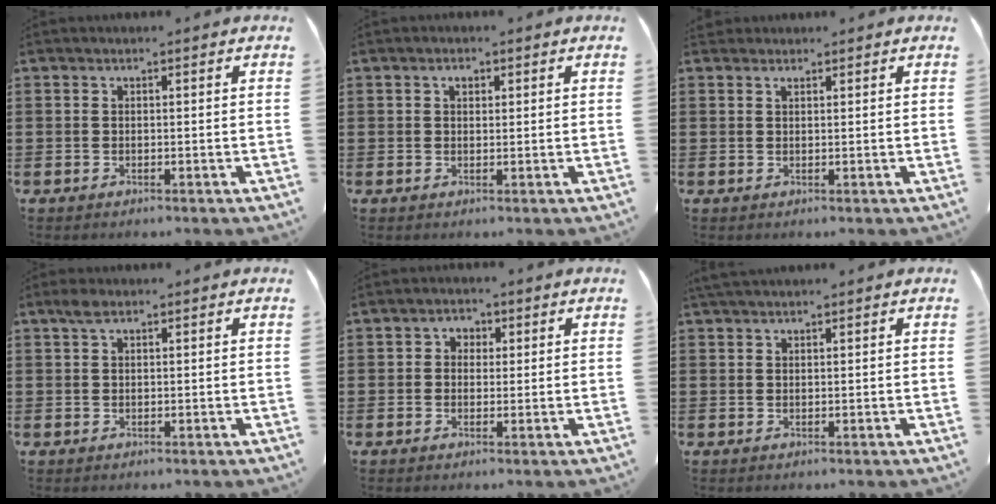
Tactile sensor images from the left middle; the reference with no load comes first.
{"total": 1.3, "force": [0.7, 0.7, 0.9], "torque": [-0.014, 0.001, 0.011]}
{"total": 0.9, "force": [0.8, 0.2, 0.3], "torque": [-0.009, -0.001, 0.018]}
{"total": 1.7, "force": [0.9, 0.7, 1.2], "torque": [-0.030, 0.003, 0.017]}
{"total": 1.7, "force": [0.2, 1.6, 0.6], "torque": [-0.019, 0.007, 0.002]}
{"total": 1.5, "force": [1.3, 0.1, 0.6], "torque": [-0.016, -0.003, 0.027]}